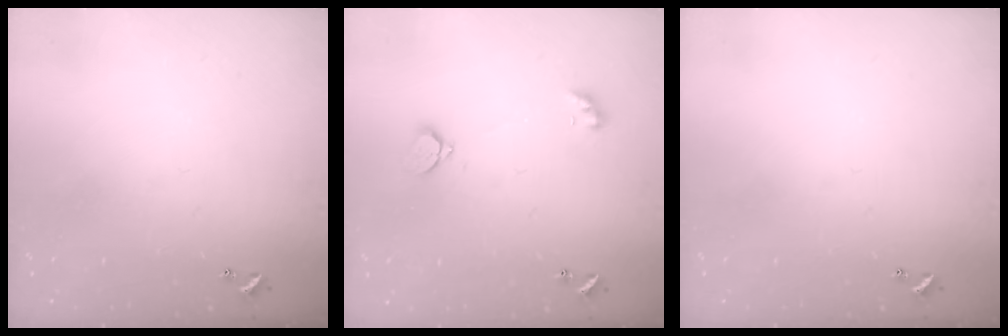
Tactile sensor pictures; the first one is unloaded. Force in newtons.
{"total": 2.4, "press": 2.3, "slide": 0.8}
{"total": 0.0}